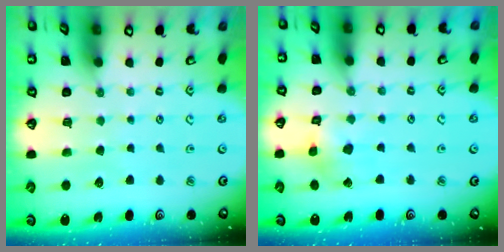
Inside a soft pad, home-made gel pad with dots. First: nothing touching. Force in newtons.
{"total": 5.2, "press": 5.2, "slide": 0.5}